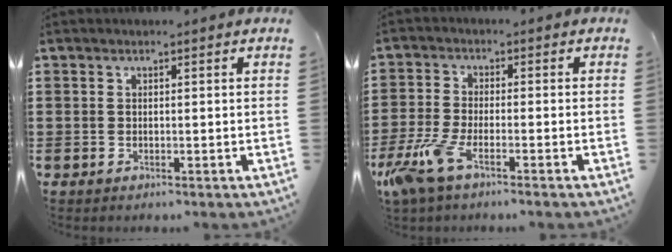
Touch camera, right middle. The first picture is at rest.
{"total": 5.7, "force": [-3.4, 1.6, 4.3], "torque": [-0.118, -0.019, -0.069]}